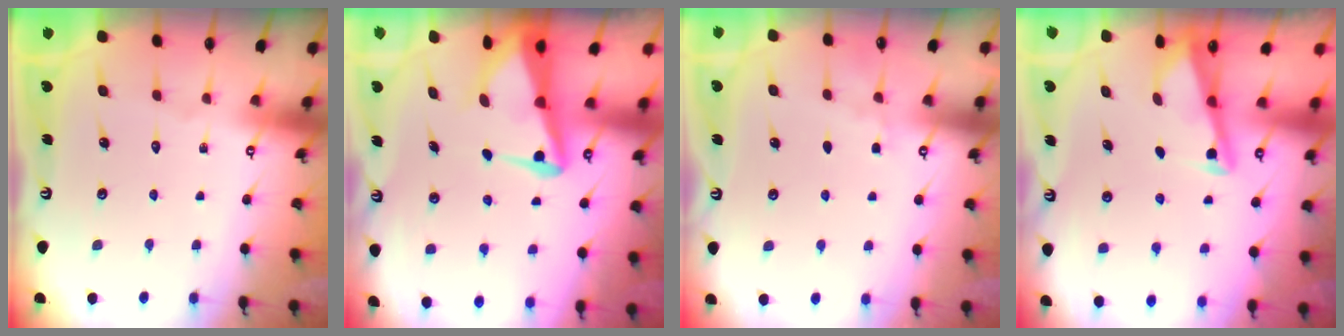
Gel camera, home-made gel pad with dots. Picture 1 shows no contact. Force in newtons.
{"total": 6.0, "press": 6.0, "slide": 0.7}
{"total": 2.9, "press": 2.8, "slide": 0.5}
{"total": 3.0, "press": 2.9, "slide": 0.3}